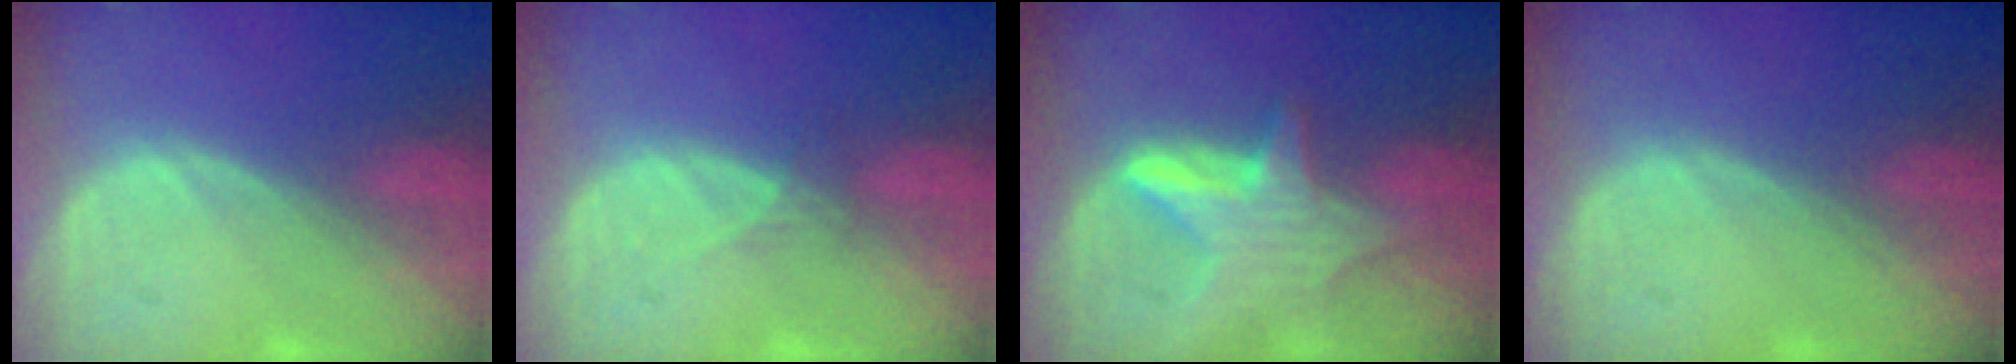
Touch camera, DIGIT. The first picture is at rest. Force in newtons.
{"total": 1.1, "press": 1.1, "slide": 0.2}
{"total": 6.2, "press": 6.2, "slide": 0.6}
{"total": 0.0}